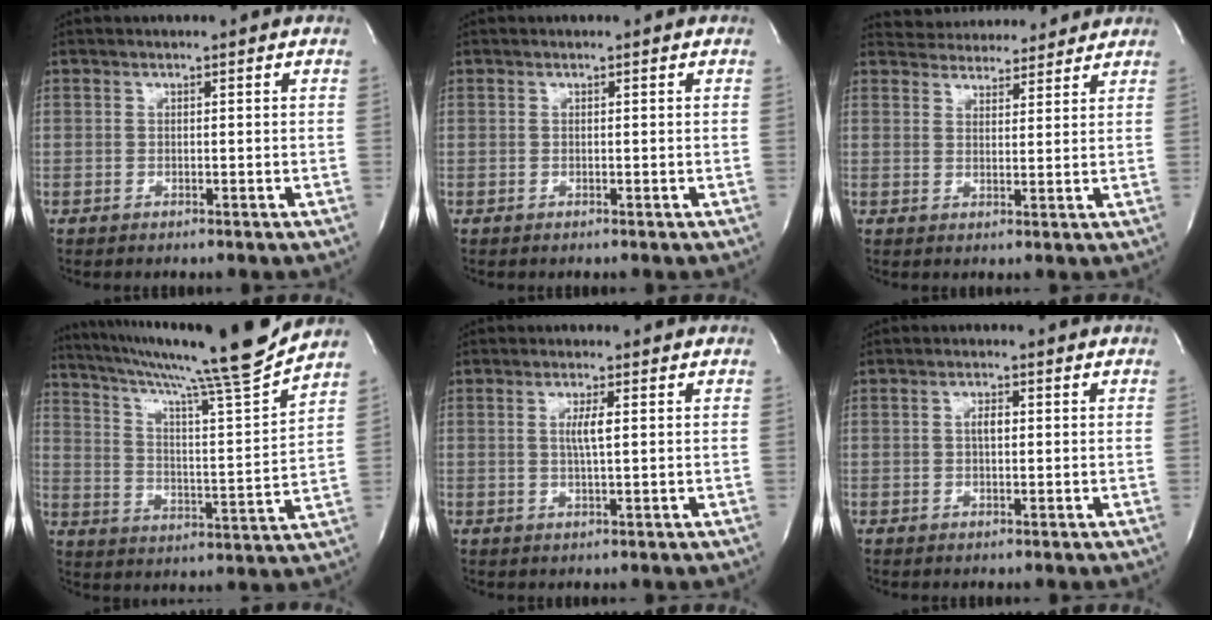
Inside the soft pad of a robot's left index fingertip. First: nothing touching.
{"total": 0.0}
{"total": 9.4, "force": [9.0, 2.4, 1.5], "torque": [-0.020, 0.018, 0.123]}
{"total": 20.1, "force": [17.4, -2.4, 9.7], "torque": [-0.171, -0.033, 0.262]}
{"total": 2.7, "force": [0.5, 0.0, 2.6], "torque": [-0.053, -0.003, 0.010]}
{"total": 1.8, "force": [0.2, 0.7, 1.7], "torque": [-0.033, 0.003, 0.005]}